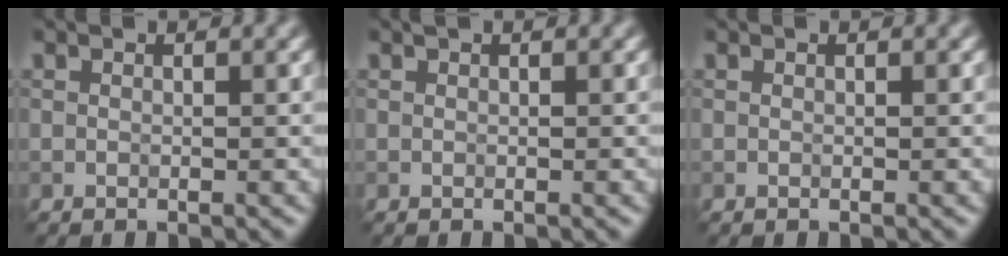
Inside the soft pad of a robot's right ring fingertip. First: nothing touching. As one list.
[{"total": 0.0}, {"total": 0.0}]